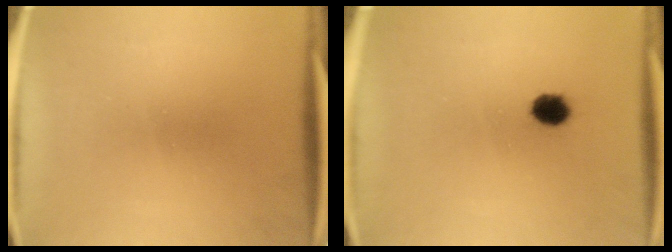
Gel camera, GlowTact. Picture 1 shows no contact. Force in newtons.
{"total": 3.4}